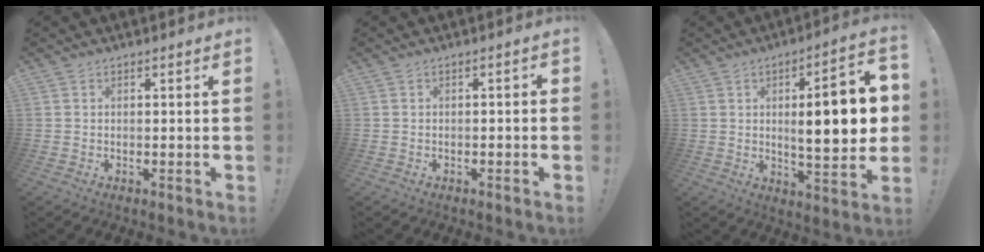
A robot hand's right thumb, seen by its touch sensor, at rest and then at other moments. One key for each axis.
{"total": 1.2, "fx": -1.0, "fy": 0.3, "fz": 0.6, "tx": -0.013, "ty": 0.004, "tz": -0.018}
{"total": 16.4, "fx": 1.9, "fy": 4.2, "fz": 15.7, "tx": -0.213, "ty": -0.010, "tz": 0.021}